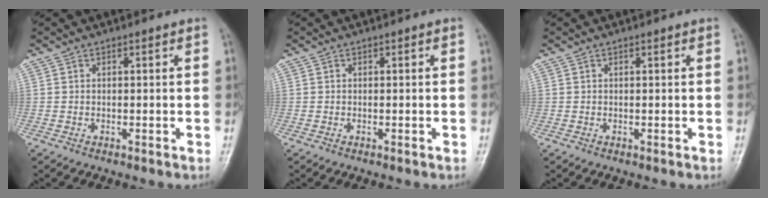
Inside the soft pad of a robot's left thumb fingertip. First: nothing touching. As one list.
[{"total": 0.0}, {"total": 0.0}]